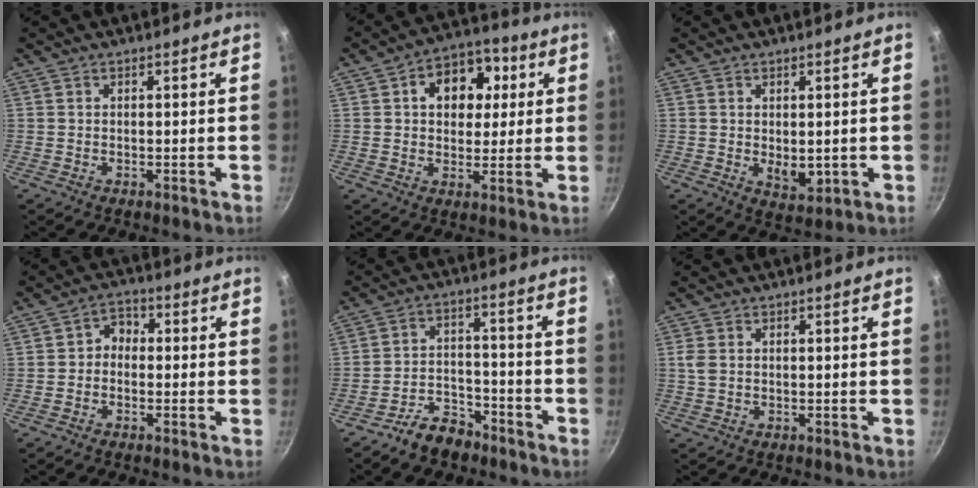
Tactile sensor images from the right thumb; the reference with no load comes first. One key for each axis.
{"total": 12.2, "fx": 3.2, "fy": 9.0, "fz": 7.6, "tx": -0.070, "ty": 0.009, "tz": 0.037}
{"total": 4.4, "fx": 0.0, "fy": 2.6, "fz": 3.5, "tx": -0.041, "ty": -0.013, "tz": 0.006}
{"total": 3.6, "fx": -0.7, "fy": 2.9, "fz": 2.0, "tx": -0.013, "ty": 0.019, "tz": -0.024}
{"total": 8.0, "fx": -6.0, "fy": 4.3, "fz": 3.0, "tx": -0.029, "ty": 0.061, "tz": -0.101}
{"total": 2.1, "fx": 0.3, "fy": 1.5, "fz": 1.4, "tx": -0.030, "ty": 0.002, "tz": 0.006}